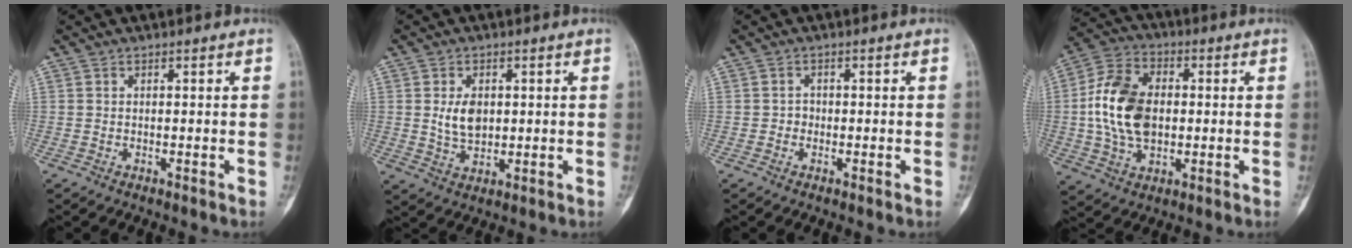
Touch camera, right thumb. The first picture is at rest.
{"total": 5.6, "force": [0.8, 3.7, 4.1], "torque": [-0.063, -0.009, 0.022]}
{"total": 1.3, "force": [-0.4, 1.2, 0.4], "torque": [0.004, 0.007, -0.012]}
{"total": 14.7, "force": [0.1, 9.8, 10.9], "torque": [-0.193, 0.017, -0.001]}